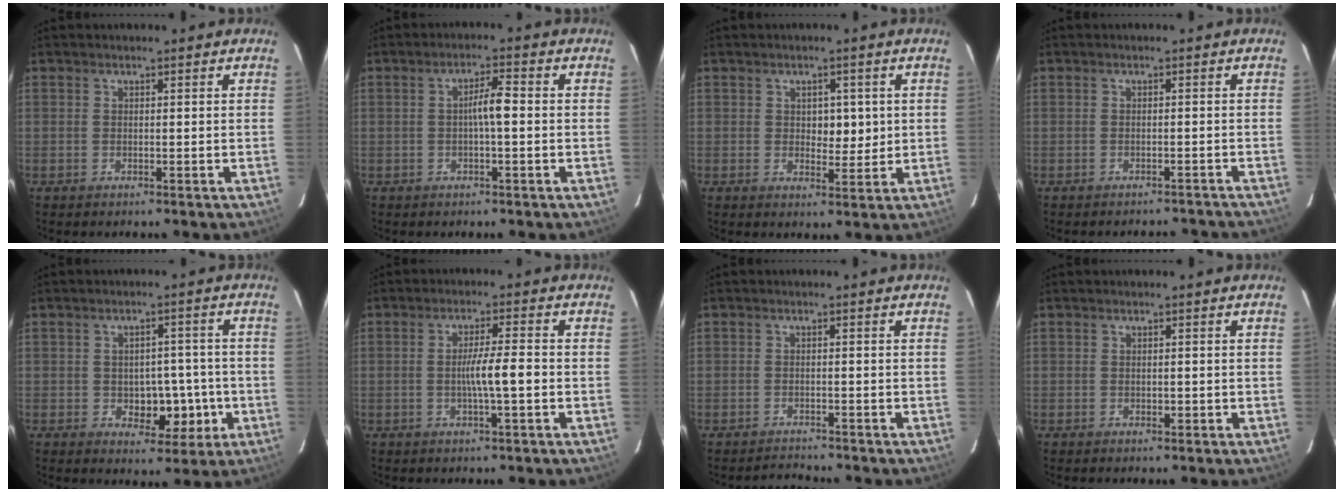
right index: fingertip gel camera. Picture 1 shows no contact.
{"total": 3.6, "force": [-0.2, 0.3, 3.6], "torque": [-0.062, 0.007, -0.005]}
{"total": 3.8, "force": [0.7, 2.4, 2.9], "torque": [-0.032, -0.002, 0.014]}
{"total": 6.9, "force": [-6.6, 1.7, 1.0], "torque": [-0.006, -0.001, -0.065]}
{"total": 6.7, "force": [-1.6, 4.4, 4.7], "torque": [-0.048, 0.017, -0.010]}
{"total": 5.0, "force": [-0.9, -0.1, 4.9], "torque": [-0.085, 0.000, -0.018]}
{"total": 1.8, "force": [-1.7, 0.0, -0.4], "torque": [0.005, -0.011, -0.024]}
{"total": 0.5, "force": [-0.1, 0.4, 0.4], "torque": [-0.004, 0.002, -0.001]}